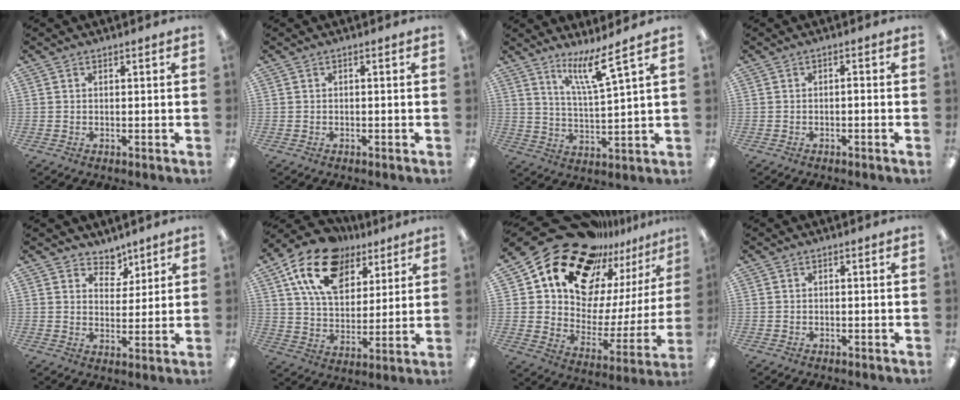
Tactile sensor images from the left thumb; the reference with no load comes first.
{"total": 0.0}
{"total": 9.8, "force": [6.8, 1.0, 7.0], "torque": [-0.122, -0.042, 0.112]}
{"total": 0.8, "force": [-0.6, -0.2, 0.6], "torque": [-0.009, -0.003, -0.011]}
{"total": 5.4, "force": [4.2, 3.3, 0.6], "torque": [-0.006, -0.031, 0.075]}
{"total": 18.0, "force": [10.2, 11.2, 9.7], "torque": [-0.174, -0.038, 0.187]}
{"total": 21.4, "force": [17.7, 10.0, 6.9], "torque": [-0.132, -0.145, 0.323]}
{"total": 0.0}